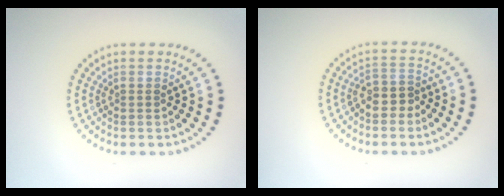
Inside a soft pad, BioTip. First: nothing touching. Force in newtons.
{"total": 1.7, "press": 1.5, "slide": 0.8}